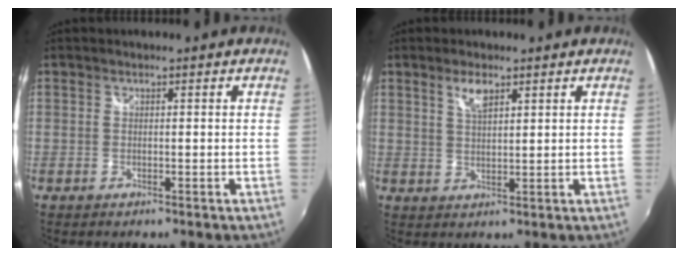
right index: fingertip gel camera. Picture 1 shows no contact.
{"total": 3.8, "force": [2.2, 1.3, 2.7], "torque": [-0.048, 0.001, 0.041]}